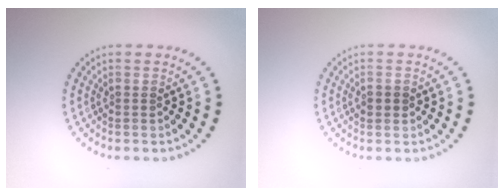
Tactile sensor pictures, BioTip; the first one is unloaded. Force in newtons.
{"total": 1.6, "press": 1.6, "slide": 0.2}